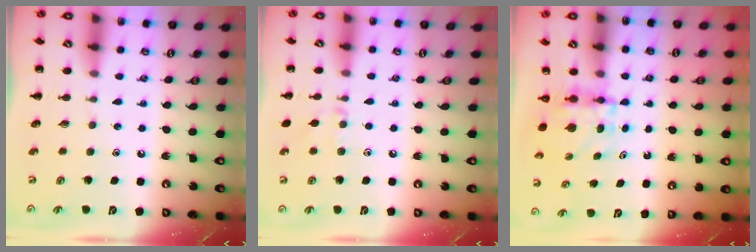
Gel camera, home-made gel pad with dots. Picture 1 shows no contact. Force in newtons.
{"total": 6.3, "press": 6.1, "slide": 1.8}
{"total": 3.9, "press": 3.9, "slide": 0.3}